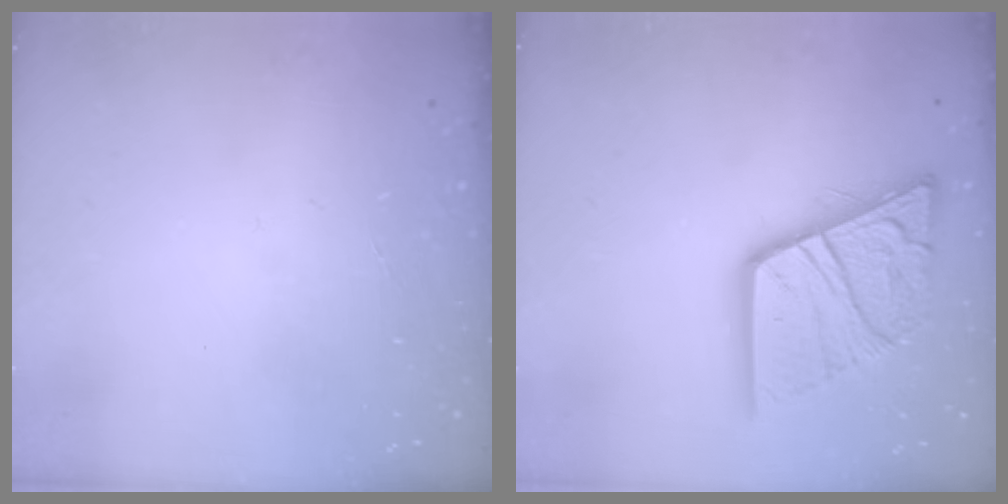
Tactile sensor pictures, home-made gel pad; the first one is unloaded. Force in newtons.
{"total": 21.9, "press": 21.7, "slide": 2.4}